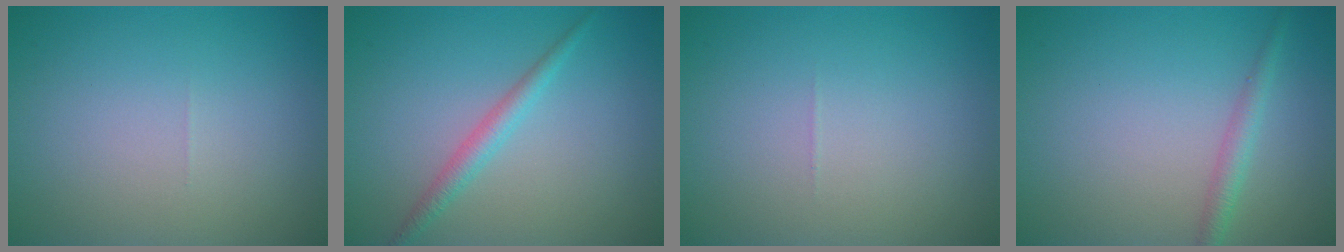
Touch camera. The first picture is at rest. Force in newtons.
{"total": 1.9, "press": 1.9, "slide": 0.0}
{"total": 0.0}
{"total": 1.7, "press": 1.7, "slide": 0.1}